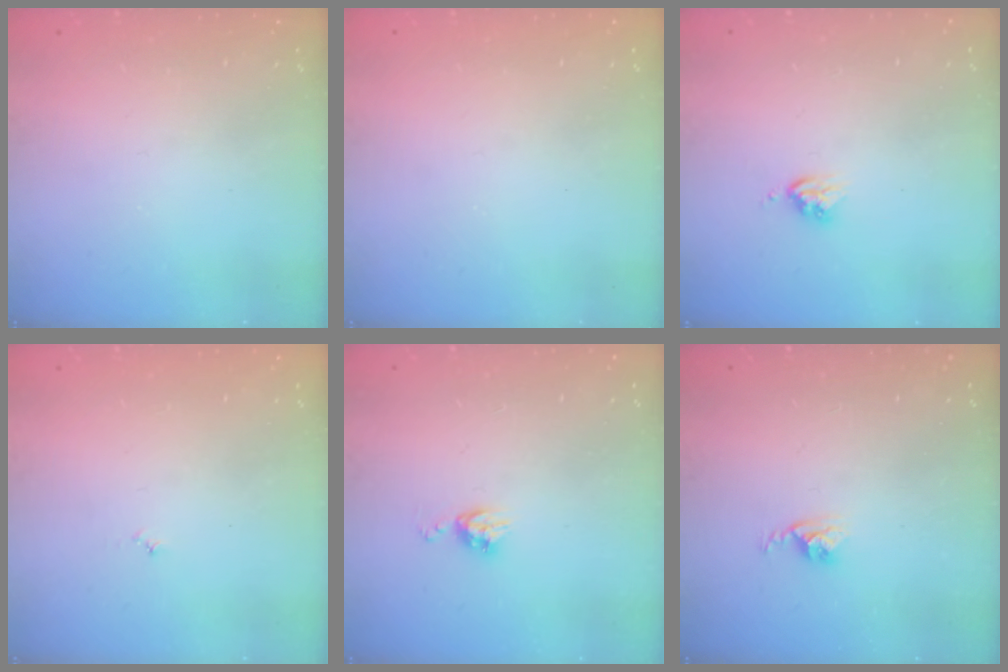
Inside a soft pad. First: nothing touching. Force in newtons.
{"total": 0.0}
{"total": 3.7, "press": 3.7, "slide": 0.5}
{"total": 3.0, "press": 2.9, "slide": 0.3}
{"total": 6.1, "press": 6.1, "slide": 0.6}
{"total": 2.5, "press": 2.5, "slide": 0.4}